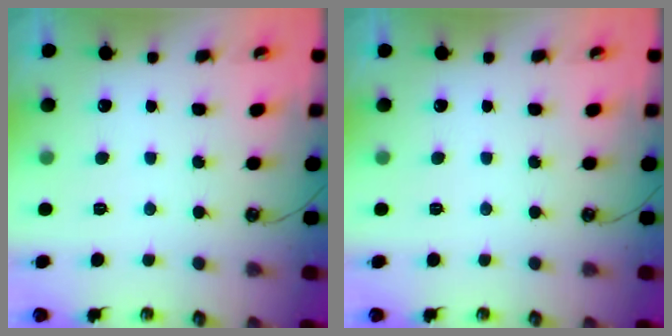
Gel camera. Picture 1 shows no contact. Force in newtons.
{"total": 0.0}